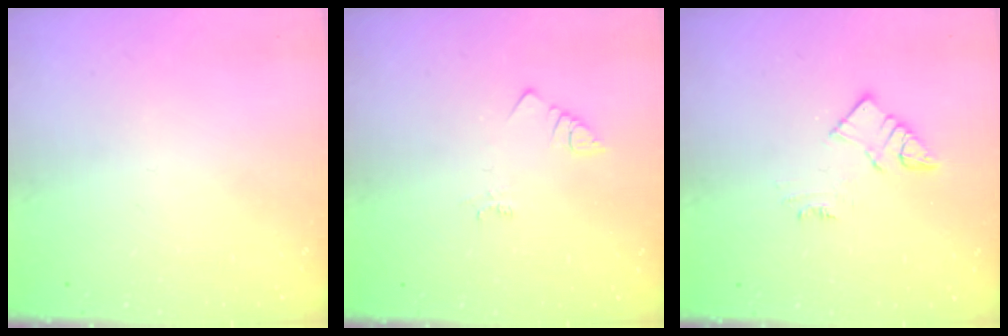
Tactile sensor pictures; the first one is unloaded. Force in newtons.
{"total": 1.4, "press": 1.4, "slide": 0.3}
{"total": 6.9, "press": 6.8, "slide": 0.3}